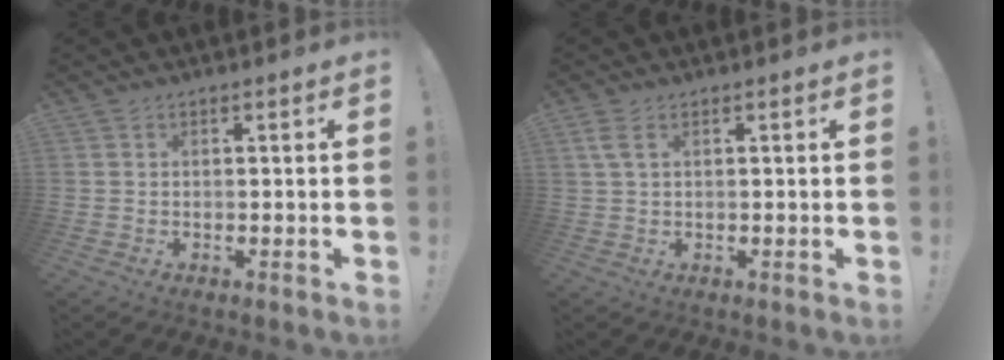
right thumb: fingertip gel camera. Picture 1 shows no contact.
{"total": 3.1, "force": [1.3, 1.2, 2.6], "torque": [-0.050, 0.002, 0.024]}